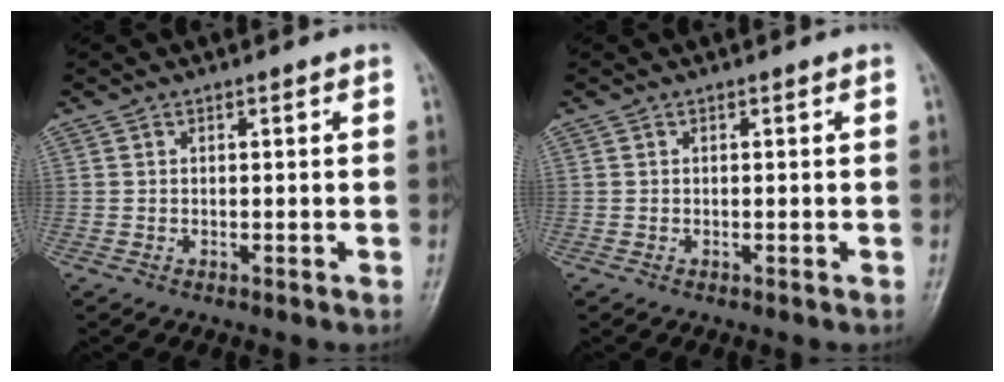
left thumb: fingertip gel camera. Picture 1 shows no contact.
{"total": 0.0}